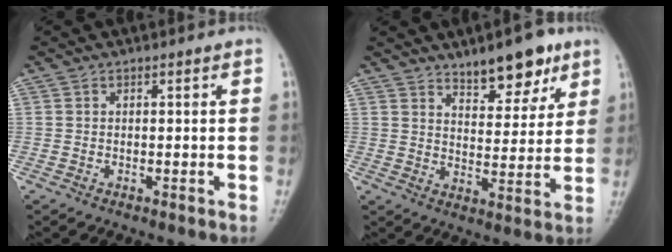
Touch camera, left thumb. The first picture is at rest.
{"total": 10.2, "force": [7.0, 4.1, 6.2], "torque": [-0.058, -0.044, 0.107]}